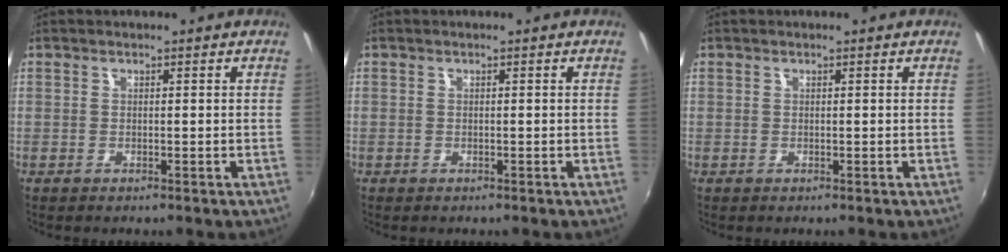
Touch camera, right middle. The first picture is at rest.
{"total": 0.0}
{"total": 0.0}